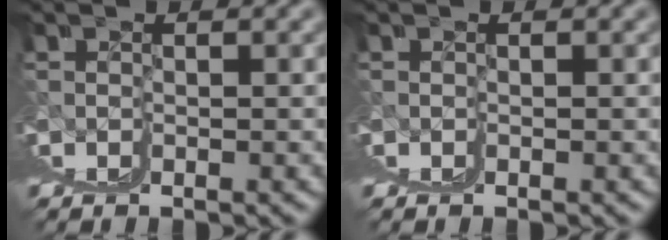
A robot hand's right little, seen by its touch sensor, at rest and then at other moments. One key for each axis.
{"total": 0.0}